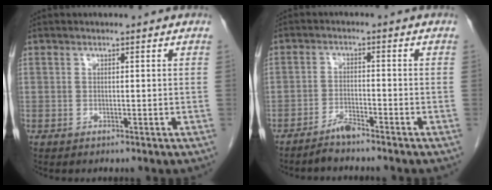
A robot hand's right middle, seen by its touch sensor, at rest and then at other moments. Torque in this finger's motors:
{"motor_torque": [-0.20, -0.21, 0.04, 0.00]}